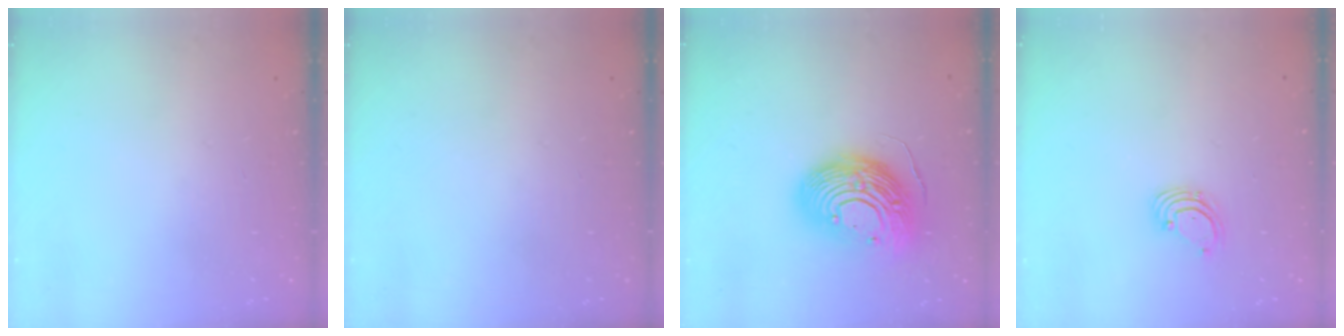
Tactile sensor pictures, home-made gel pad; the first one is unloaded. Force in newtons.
{"total": 0.0}
{"total": 17.4, "press": 17.3, "slide": 1.8}
{"total": 1.6, "press": 1.6, "slide": 0.1}